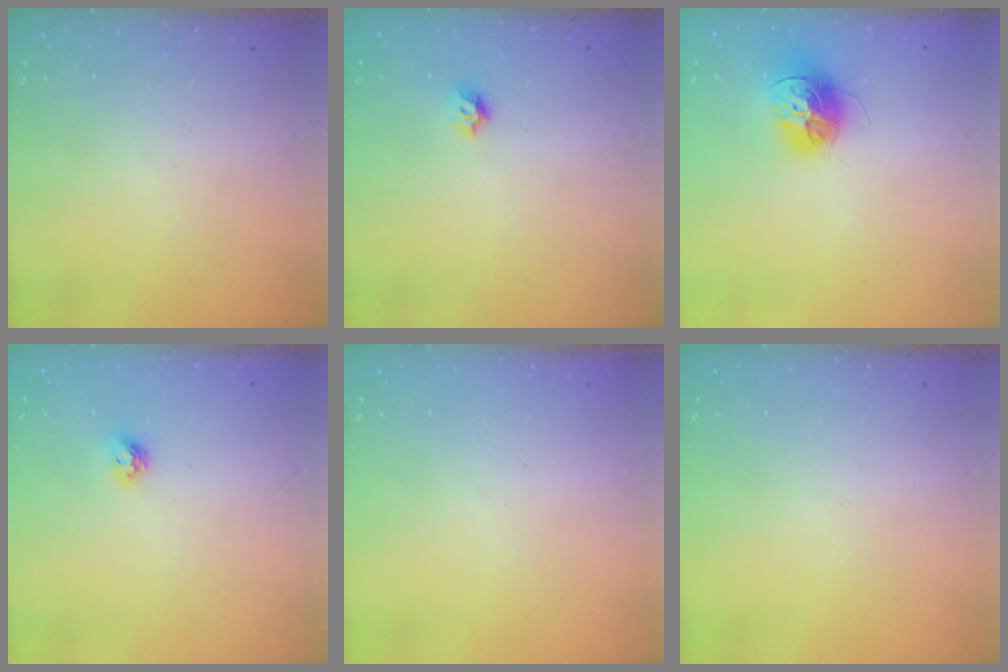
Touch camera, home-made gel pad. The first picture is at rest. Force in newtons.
{"total": 5.7, "press": 5.6, "slide": 0.7}
{"total": 13.7, "press": 13.7, "slide": 1.0}
{"total": 5.6, "press": 5.5, "slide": 0.7}
{"total": 0.0}
{"total": 0.0}